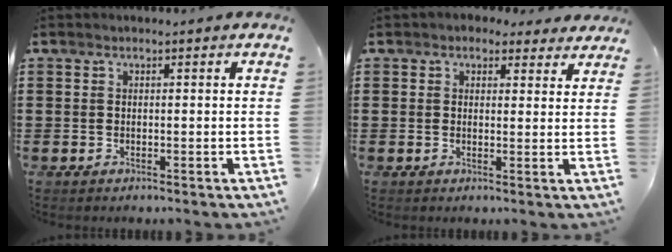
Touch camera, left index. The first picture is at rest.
{"total": 2.4, "force": [1.8, 1.5, 0.4], "torque": [-0.010, 0.004, 0.032]}